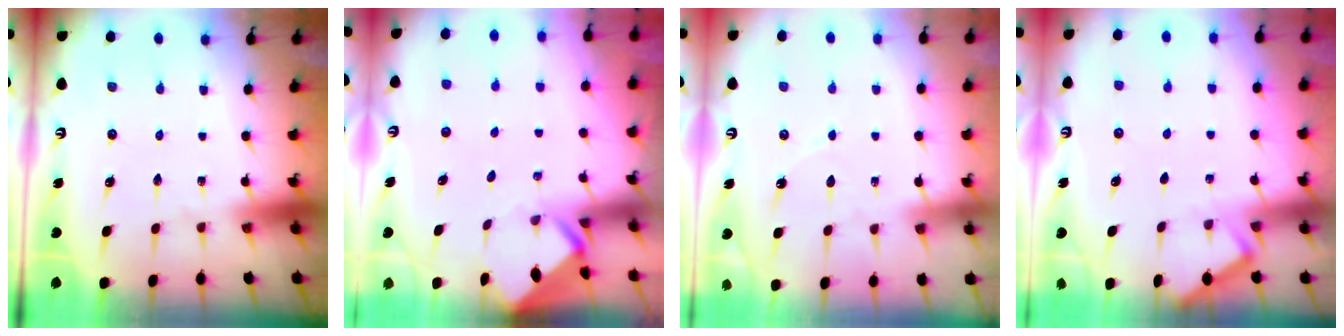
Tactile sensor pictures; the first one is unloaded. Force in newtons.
{"total": 3.2, "press": 3.2, "slide": 0.2}
{"total": 3.3, "press": 3.3, "slide": 0.3}
{"total": 2.7, "press": 2.7, "slide": 0.2}